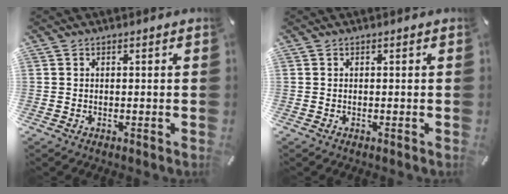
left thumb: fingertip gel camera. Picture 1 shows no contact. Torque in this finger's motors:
{"motor_torque": [0.00, 0.00, 0.00, 0.00, 0.00]}